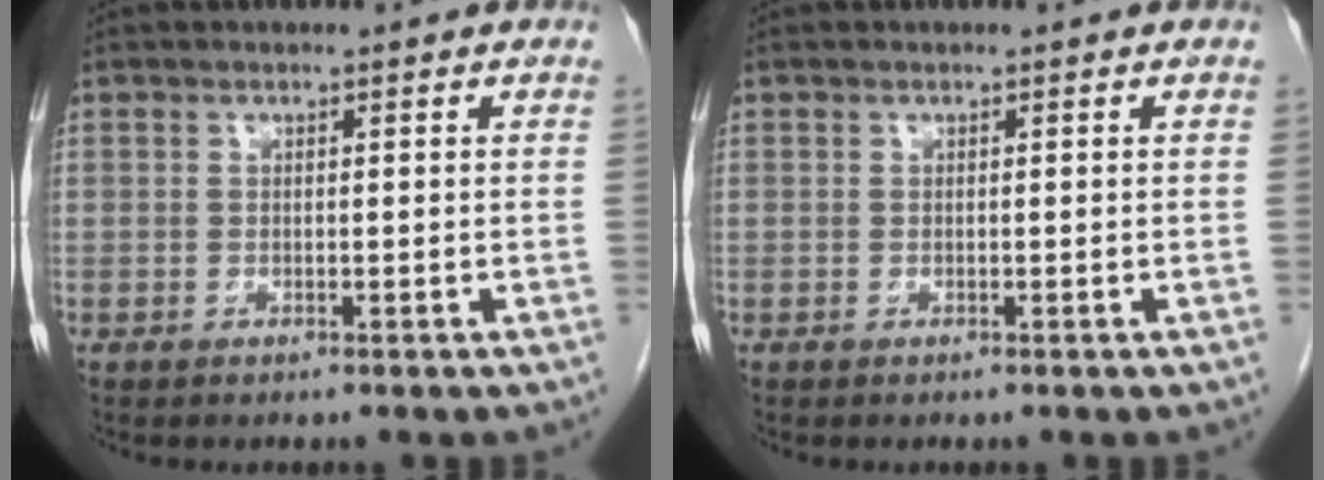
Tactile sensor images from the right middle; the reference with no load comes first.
{"total": 0.0}